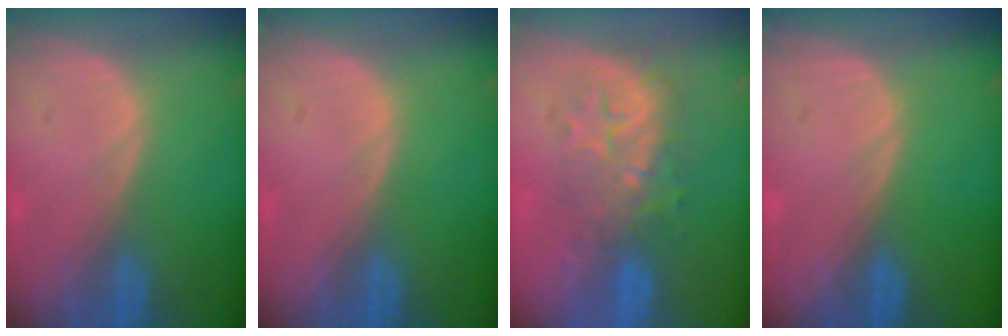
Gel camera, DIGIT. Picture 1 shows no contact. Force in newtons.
{"total": 0.0}
{"total": 7.8, "press": 7.5, "slide": 2.1}
{"total": 0.0}